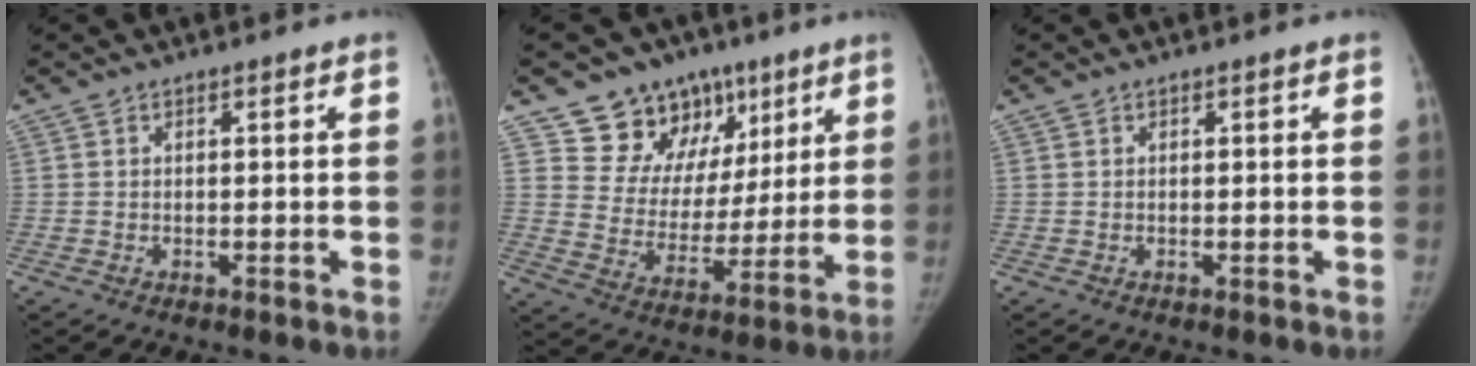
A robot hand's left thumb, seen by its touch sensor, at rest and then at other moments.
{"total": 16.4, "force": [9.7, 12.2, 5.2], "torque": [-0.019, -0.031, 0.160]}
{"total": 0.0}